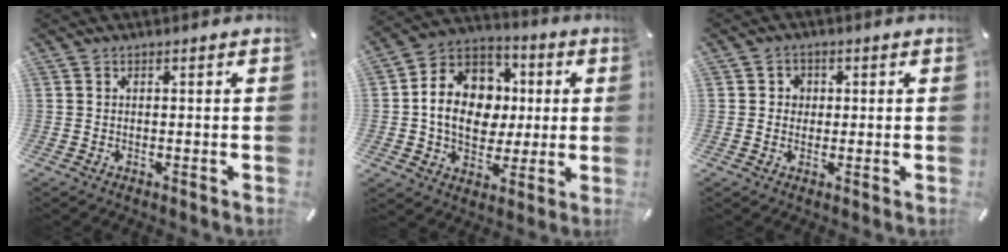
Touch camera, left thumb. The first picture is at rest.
{"total": 14.6, "force": [-0.5, 12.6, 7.5], "torque": [-0.145, 0.012, -0.005]}
{"total": 2.8, "force": [0.0, 2.7, 0.7], "torque": [-0.009, 0.005, -0.004]}